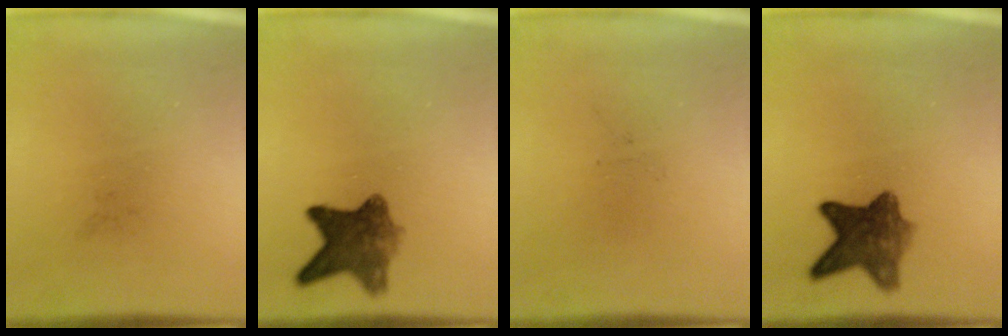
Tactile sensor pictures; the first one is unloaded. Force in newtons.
{"total": 7.3}
{"total": 0.0}
{"total": 7.6}